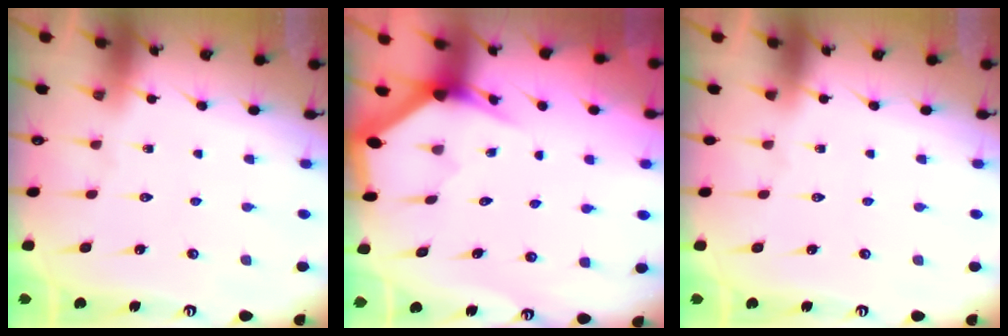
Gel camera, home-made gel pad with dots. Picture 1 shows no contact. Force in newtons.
{"total": 3.2, "press": 3.2, "slide": 0.1}
{"total": 0.0}